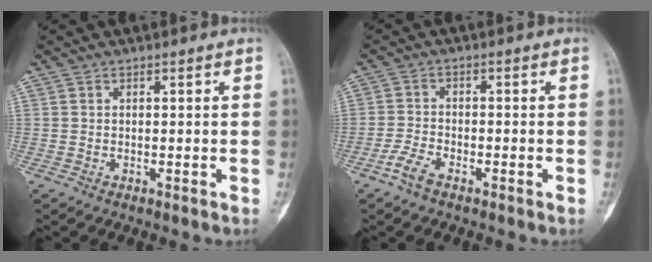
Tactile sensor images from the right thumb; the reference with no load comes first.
{"total": 3.5, "force": [-2.5, 1.3, 2.1], "torque": [-0.053, 0.011, -0.053]}